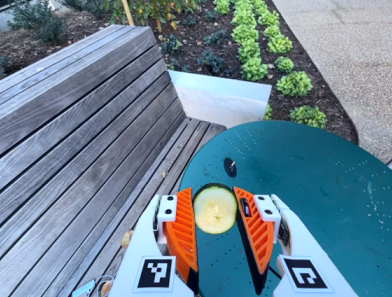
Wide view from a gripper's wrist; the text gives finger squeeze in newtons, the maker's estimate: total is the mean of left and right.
{"total": 11.8, "left": 12.3, "right": 11.4}